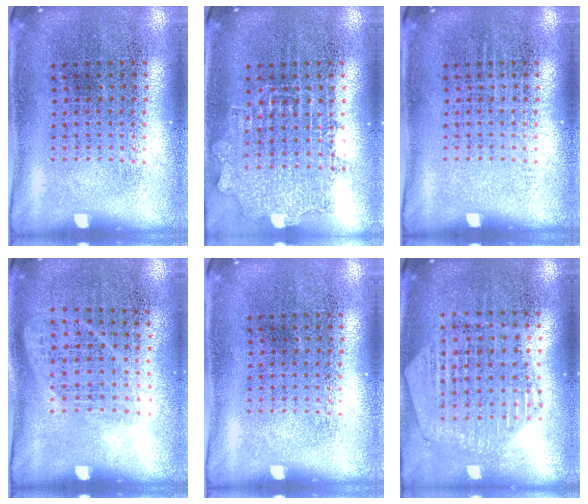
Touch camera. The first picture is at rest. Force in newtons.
{"total": 1.2, "press": 1.1, "slide": 0.5}
{"total": 0.0}
{"total": 1.1, "press": 0.9, "slide": 0.6}
{"total": 0.0}
{"total": 1.2, "press": 1.2, "slide": 0.2}